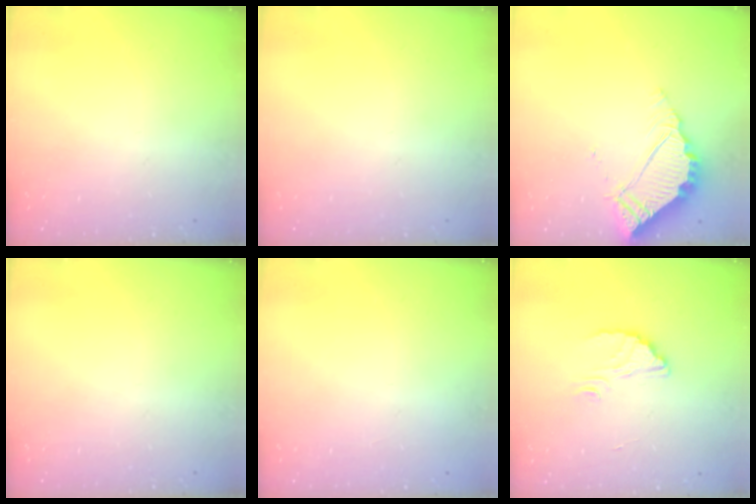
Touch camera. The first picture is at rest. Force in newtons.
{"total": 0.0}
{"total": 5.1, "press": 5.1, "slide": 0.4}
{"total": 0.0}
{"total": 2.2, "press": 2.2, "slide": 0.1}
{"total": 2.5, "press": 2.5, "slide": 0.1}